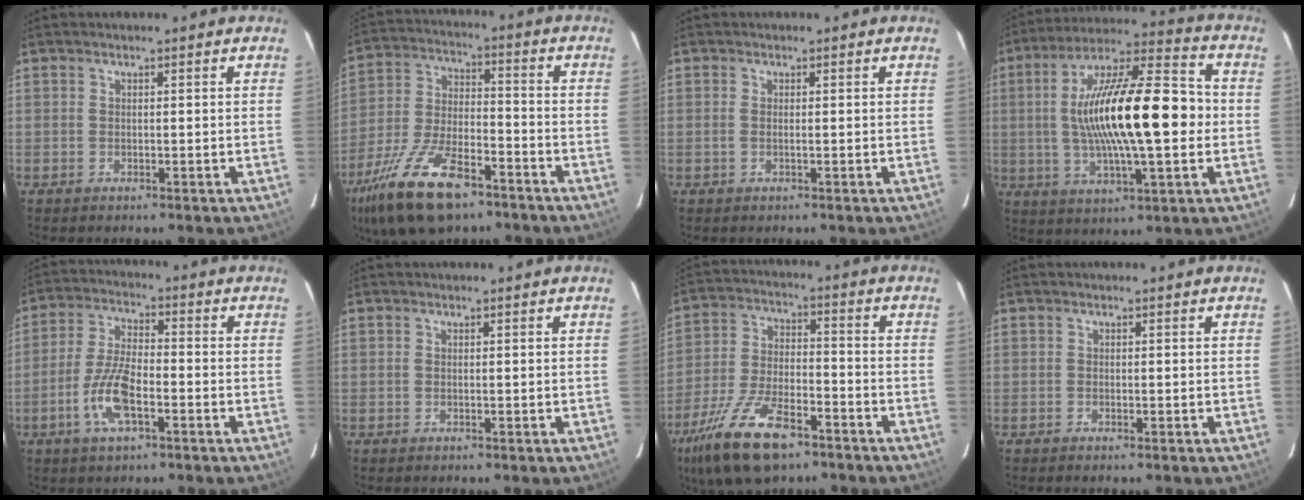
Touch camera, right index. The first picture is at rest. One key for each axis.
{"total": 19.3, "fx": -12.5, "fy": 7.8, "fz": 12.5, "tx": -0.264, "ty": -0.027, "tz": -0.224}
{"total": 0.8, "fx": -0.1, "fy": 0.0, "fz": 0.8, "tx": -0.019, "ty": 0.000, "tz": -0.004}
{"total": 21.8, "fx": -0.3, "fy": 5.4, "fz": 21.1, "tx": -0.373, "ty": 0.018, "tz": -0.008}
{"total": 9.3, "fx": -3.9, "fy": 3.1, "fz": 7.8, "tx": -0.167, "ty": 0.001, "tz": -0.075}
{"total": 0.0}
{"total": 16.9, "fx": -11.0, "fy": 6.8, "fz": 11.0, "tx": -0.238, "ty": -0.027, "tz": -0.199}
{"total": 0.0}